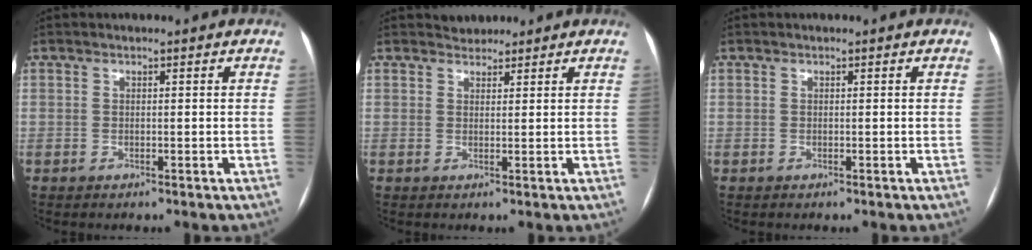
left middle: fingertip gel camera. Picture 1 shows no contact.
{"total": 1.9, "force": [1.6, 0.8, -0.2], "torque": [0.004, 0.008, 0.025]}
{"total": 0.0}